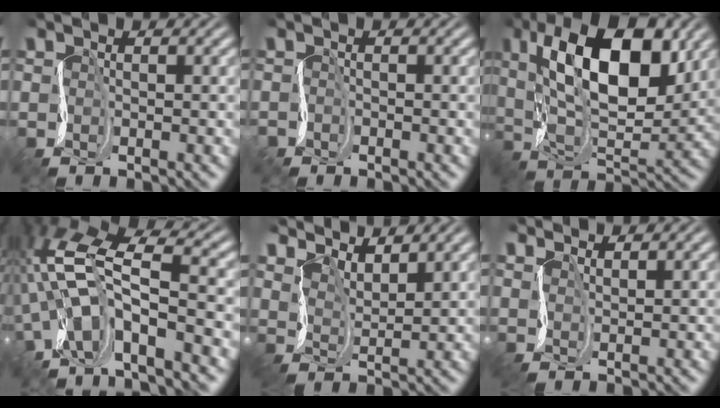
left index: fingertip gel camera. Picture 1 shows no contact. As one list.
[{"total": 1.0, "force": [-0.7, 0.7, 0.0], "torque": [0.009, -0.003, -0.012]}, {"total": 12.5, "force": [5.0, 5.4, 10.0], "torque": [-0.157, 0.010, 0.083]}, {"total": 9.8, "force": [-2.2, 3.8, 8.7], "torque": [-0.176, 0.009, -0.051]}, {"total": 3.6, "force": [3.6, 0.6, 0.5], "torque": [-0.023, 0.001, 0.064]}, {"total": 2.0, "force": [2.0, 0.1, -0.3], "torque": [0.000, 0.004, 0.045]}]